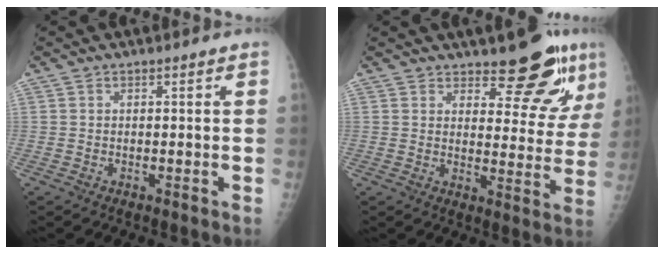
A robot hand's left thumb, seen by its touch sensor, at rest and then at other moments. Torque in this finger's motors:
{"motor_torque": [0.07, 0.05, 0.61, -0.30, 0.00]}